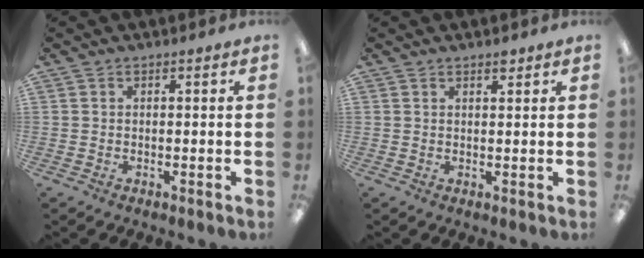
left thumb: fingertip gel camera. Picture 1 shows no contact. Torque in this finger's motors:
{"motor_torque": [-0.05, 0.02, -0.35, -0.06, 0.02]}